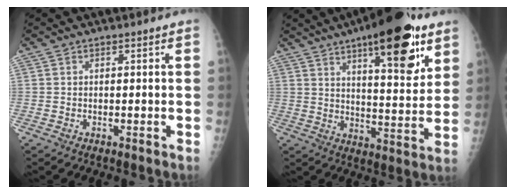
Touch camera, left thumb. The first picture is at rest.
{"total": 20.2, "force": [11.3, 6.6, 15.4], "torque": [-0.188, -0.049, 0.164]}